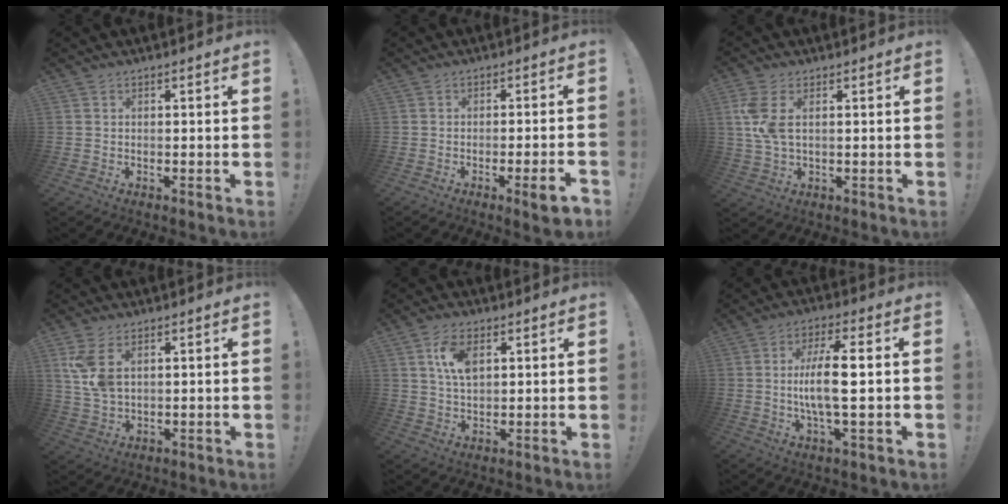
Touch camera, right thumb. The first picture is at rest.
{"total": 6.7, "force": [-2.6, 0.5, 6.1], "torque": [-0.094, 0.009, -0.036]}
{"total": 7.4, "force": [1.8, 3.5, 6.2], "torque": [-0.130, -0.003, 0.033]}
{"total": 8.3, "force": [3.3, 4.6, 6.0], "torque": [-0.107, -0.013, 0.062]}
{"total": 8.1, "force": [3.0, 4.4, 6.1], "torque": [-0.113, -0.002, 0.052]}
{"total": 11.7, "force": [-0.2, 2.4, 11.5], "torque": [-0.226, -0.002, -0.014]}